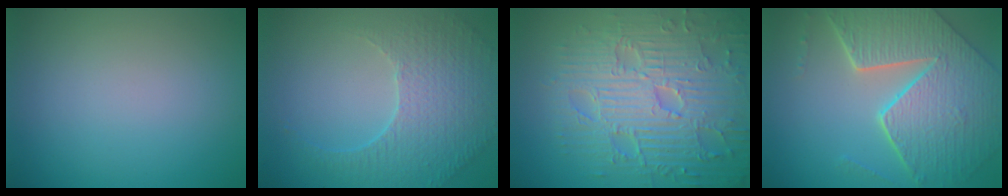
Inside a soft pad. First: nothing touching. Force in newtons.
{"total": 5.1, "press": 3.7, "slide": 3.5}
{"total": 9.4, "press": 6.8, "slide": 6.5}
{"total": 8.7, "press": 6.3, "slide": 6.1}